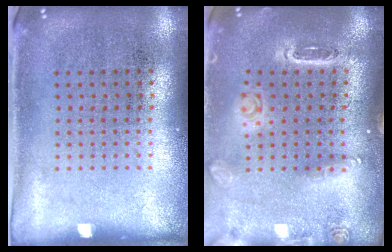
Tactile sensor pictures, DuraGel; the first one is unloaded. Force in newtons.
{"total": 1.5, "press": 1.5, "slide": 0.1}